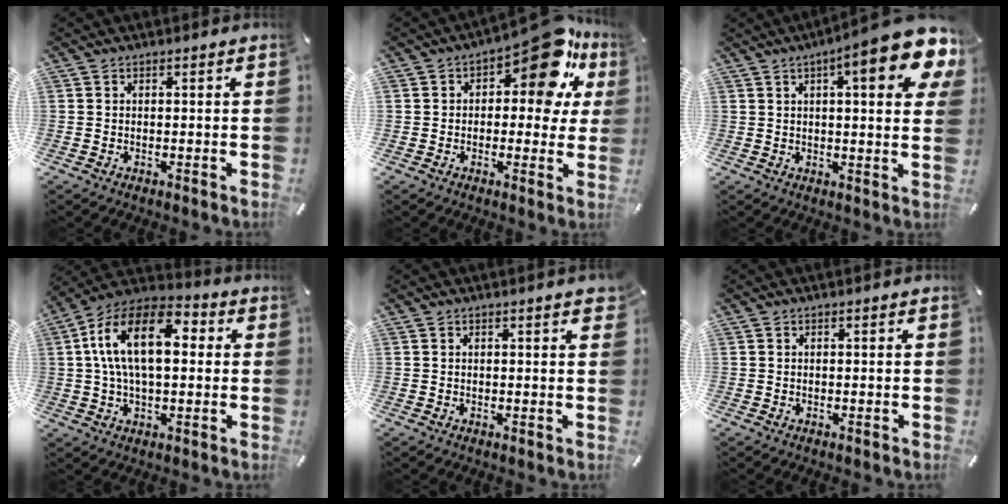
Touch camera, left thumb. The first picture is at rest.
{"total": 15.0, "force": [7.6, 7.3, 10.7], "torque": [-0.141, -0.053, 0.124]}
{"total": 15.5, "force": [7.4, 3.7, 13.1], "torque": [-0.179, -0.035, 0.110]}
{"total": 16.3, "force": [2.9, 9.3, 13.0], "torque": [-0.258, 0.009, 0.048]}
{"total": 1.5, "force": [0.7, 0.3, 1.3], "torque": [-0.019, 0.000, 0.008]}
{"total": 0.0}